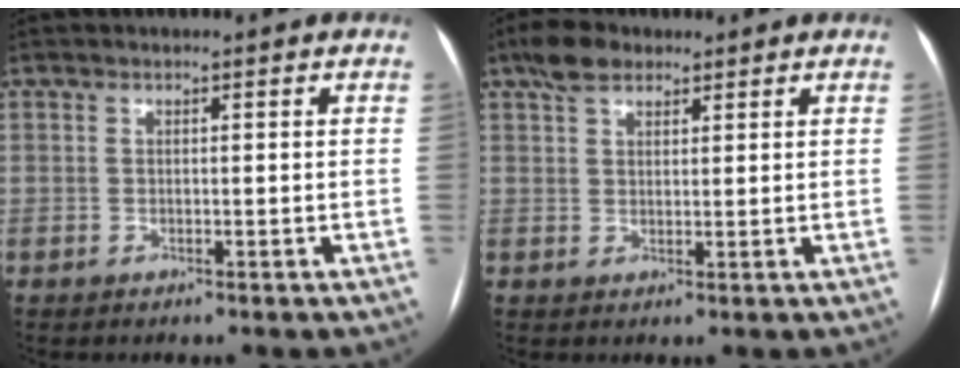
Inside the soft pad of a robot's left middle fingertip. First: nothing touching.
{"total": 4.5, "force": [3.2, 2.3, 2.3], "torque": [-0.049, 0.018, 0.060]}